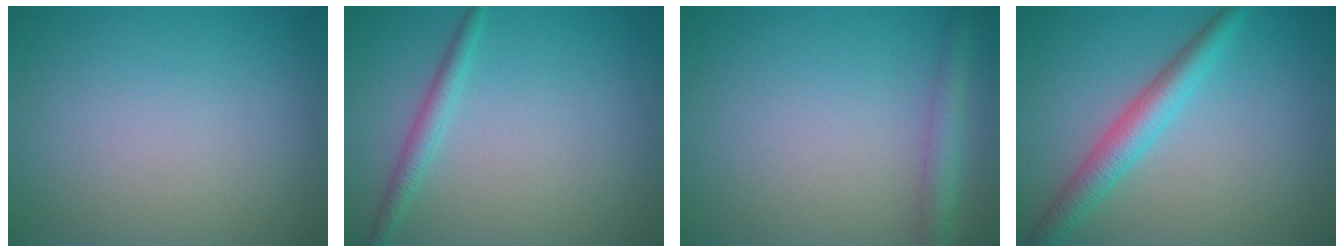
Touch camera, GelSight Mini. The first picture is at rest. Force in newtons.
{"total": 1.8, "press": 1.8, "slide": 0.0}
{"total": 2.6, "press": 2.6, "slide": 0.1}
{"total": 3.6, "press": 3.6, "slide": 0.1}